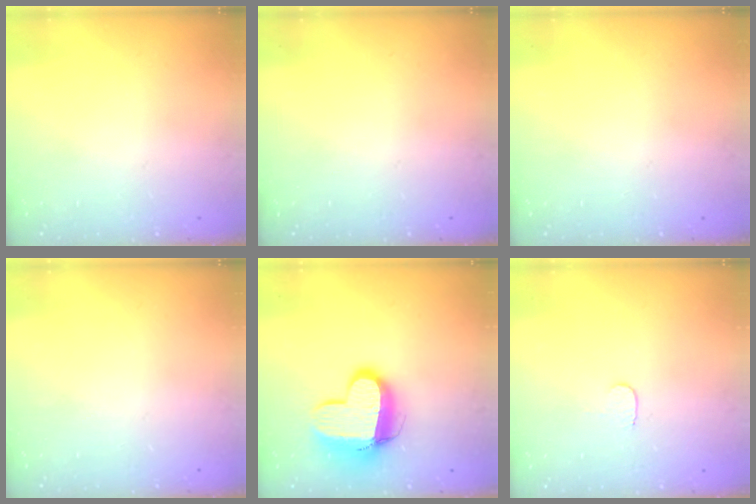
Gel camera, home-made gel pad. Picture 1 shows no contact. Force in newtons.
{"total": 0.0}
{"total": 0.0}
{"total": 0.0}
{"total": 12.9, "press": 12.8, "slide": 1.4}
{"total": 3.2, "press": 3.2, "slide": 0.3}